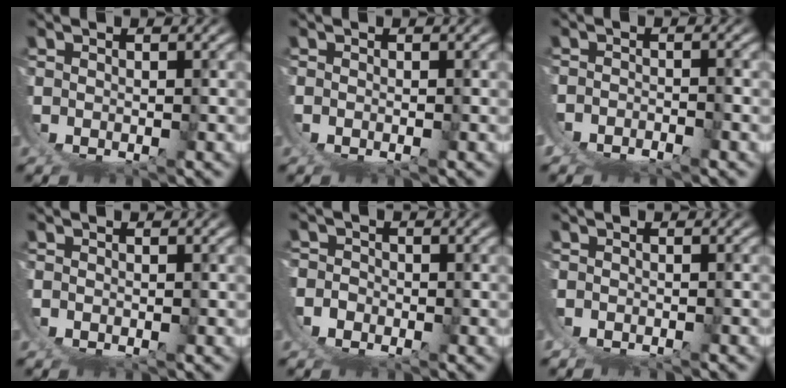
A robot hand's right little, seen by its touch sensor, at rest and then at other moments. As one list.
[{"total": 0.6, "force": [0.0, -0.1, 0.6], "torque": [-0.013, -0.001, 0.002]}, {"total": 4.6, "force": [-1.3, 3.9, 1.9], "torque": [-0.064, -0.018, -0.019]}, {"total": 0.5, "force": [0.0, 0.4, 0.3], "torque": [-0.009, -0.001, -0.001]}, {"total": 4.9, "force": [0.0, 4.7, 1.5], "torque": [-0.055, -0.014, -0.005]}, {"total": 2.1, "force": [-0.9, 1.7, 0.8], "torque": [-0.029, -0.004, -0.013]}]